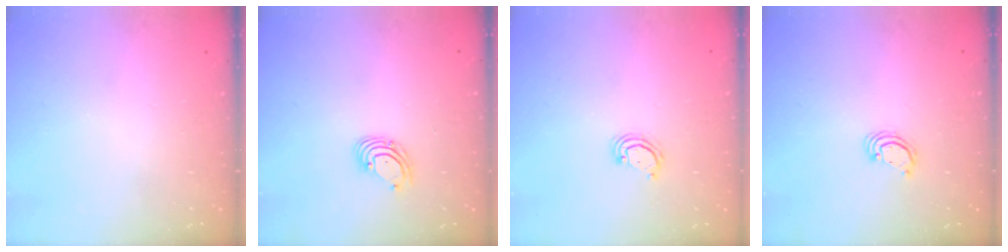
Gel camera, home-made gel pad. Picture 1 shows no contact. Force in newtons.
{"total": 2.6, "press": 2.6, "slide": 0.1}
{"total": 3.3, "press": 3.3, "slide": 0.4}
{"total": 2.2, "press": 2.2, "slide": 0.2}